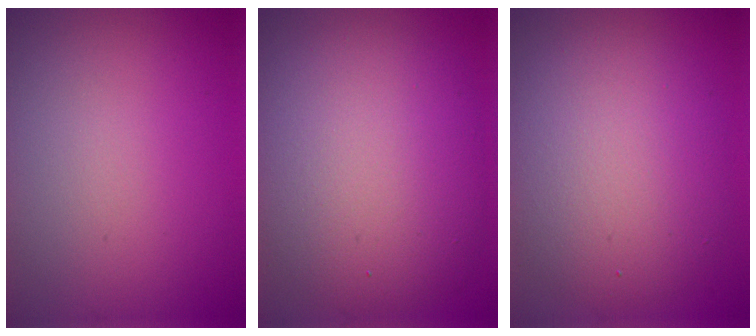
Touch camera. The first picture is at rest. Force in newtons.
{"total": 10.7, "press": 10.7, "slide": 1.1}
{"total": 7.5, "press": 7.5, "slide": 0.3}